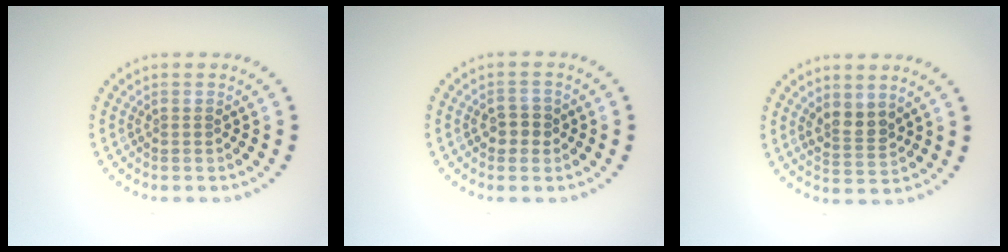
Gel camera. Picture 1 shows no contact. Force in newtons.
{"total": 1.9, "press": 1.8, "slide": 0.3}
{"total": 2.5, "press": 2.3, "slide": 1.1}